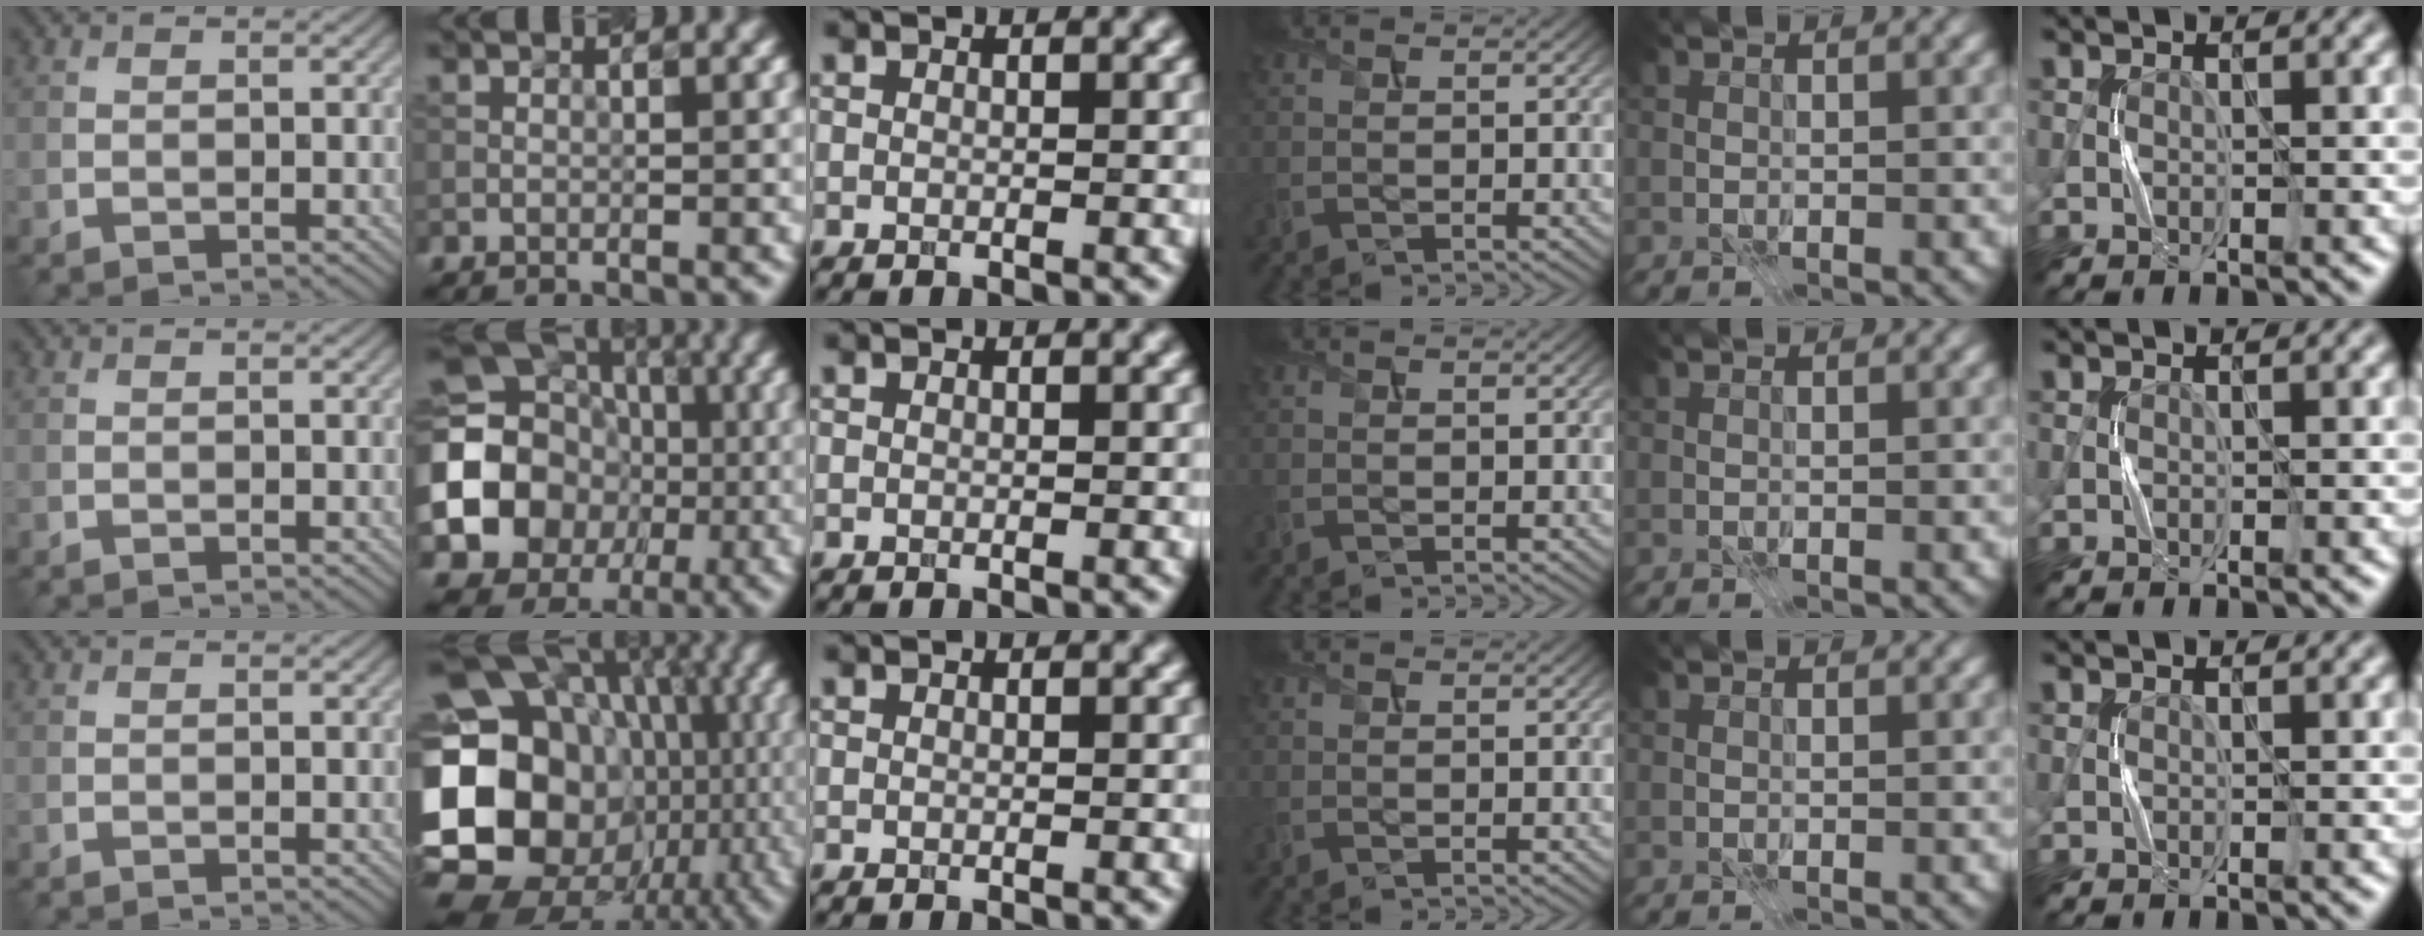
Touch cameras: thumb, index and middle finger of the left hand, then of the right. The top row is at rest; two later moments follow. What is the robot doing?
{"motion": "press", "object": "sticker"}